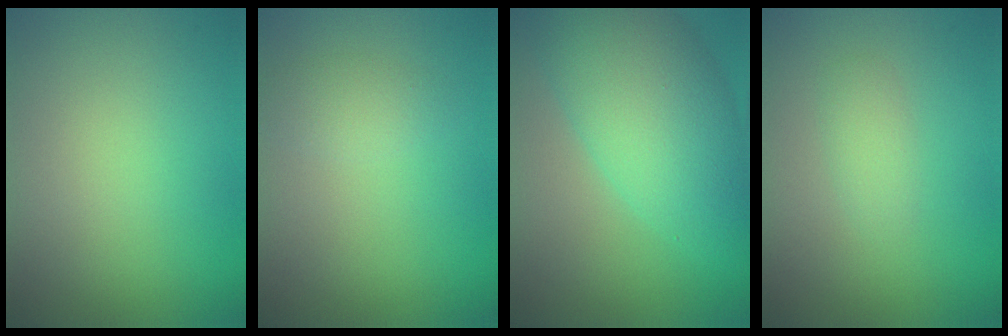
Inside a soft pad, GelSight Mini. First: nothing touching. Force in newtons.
{"total": 1.5, "press": 1.5, "slide": 0.1}
{"total": 8.4, "press": 8.4, "slide": 0.3}
{"total": 1.2, "press": 1.2, "slide": 0.1}